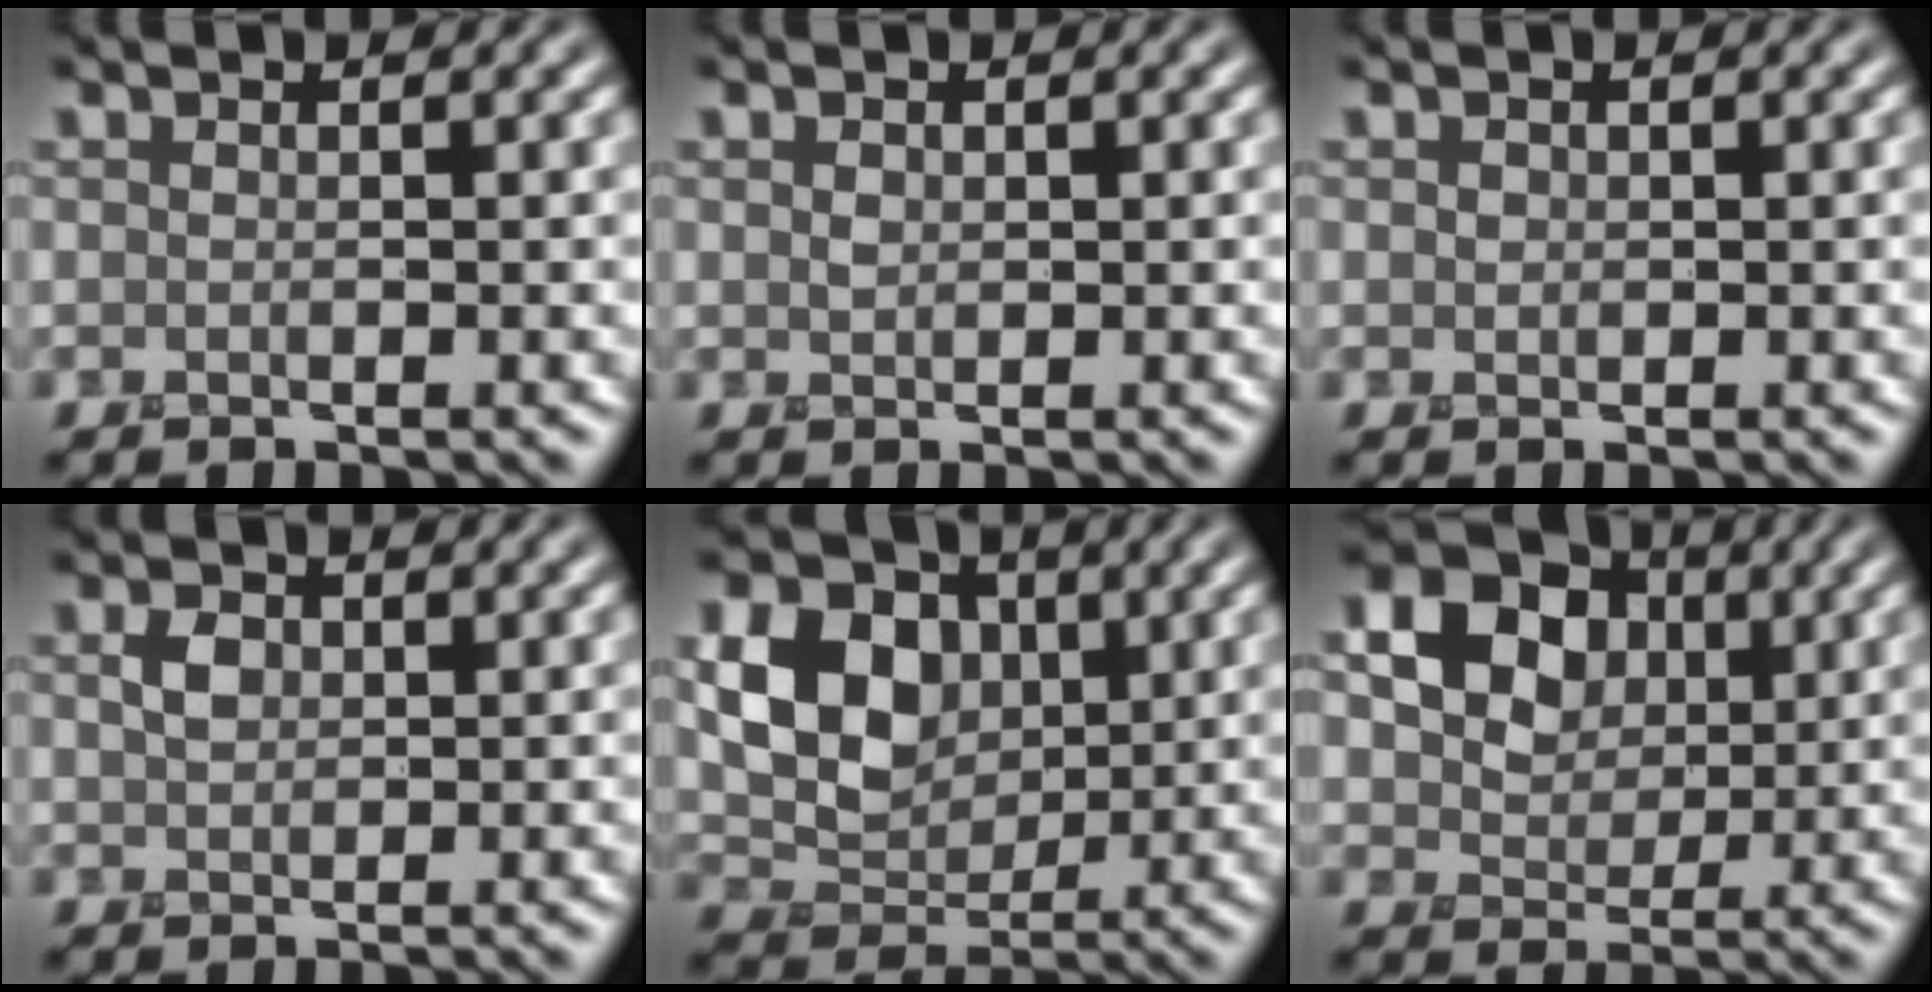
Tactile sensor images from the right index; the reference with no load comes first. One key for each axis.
{"total": 0.7, "fx": 0.2, "fy": 0.6, "fz": 0.4, "tx": -0.009, "ty": -0.001, "tz": 0.003}
{"total": 0.6, "fx": 0.1, "fy": 0.6, "fz": 0.2, "tx": -0.003, "ty": -0.002, "tz": 0.003}
{"total": 1.5, "fx": 0.1, "fy": 1.2, "fz": 0.9, "tx": -0.021, "ty": 0.001, "tz": -0.001}
{"total": 7.3, "fx": 1.2, "fy": 5.5, "fz": 4.7, "tx": -0.095, "ty": -0.001, "tz": 0.011}
{"total": 13.0, "fx": 4.0, "fy": 10.8, "fz": 6.0, "tx": -0.144, "ty": 0.028, "tz": 0.074}